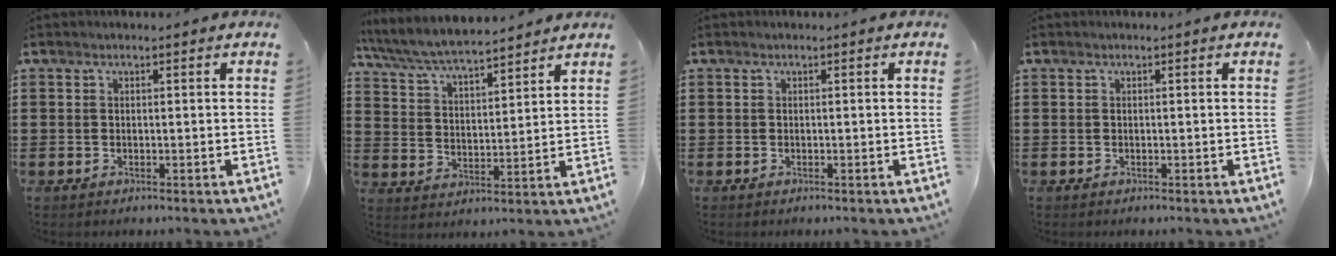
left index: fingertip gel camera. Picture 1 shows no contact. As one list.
[{"total": 6.7, "force": [6.3, 0.5, 2.2], "torque": [-0.068, -0.034, 0.110]}, {"total": 0.0}, {"total": 0.0}]